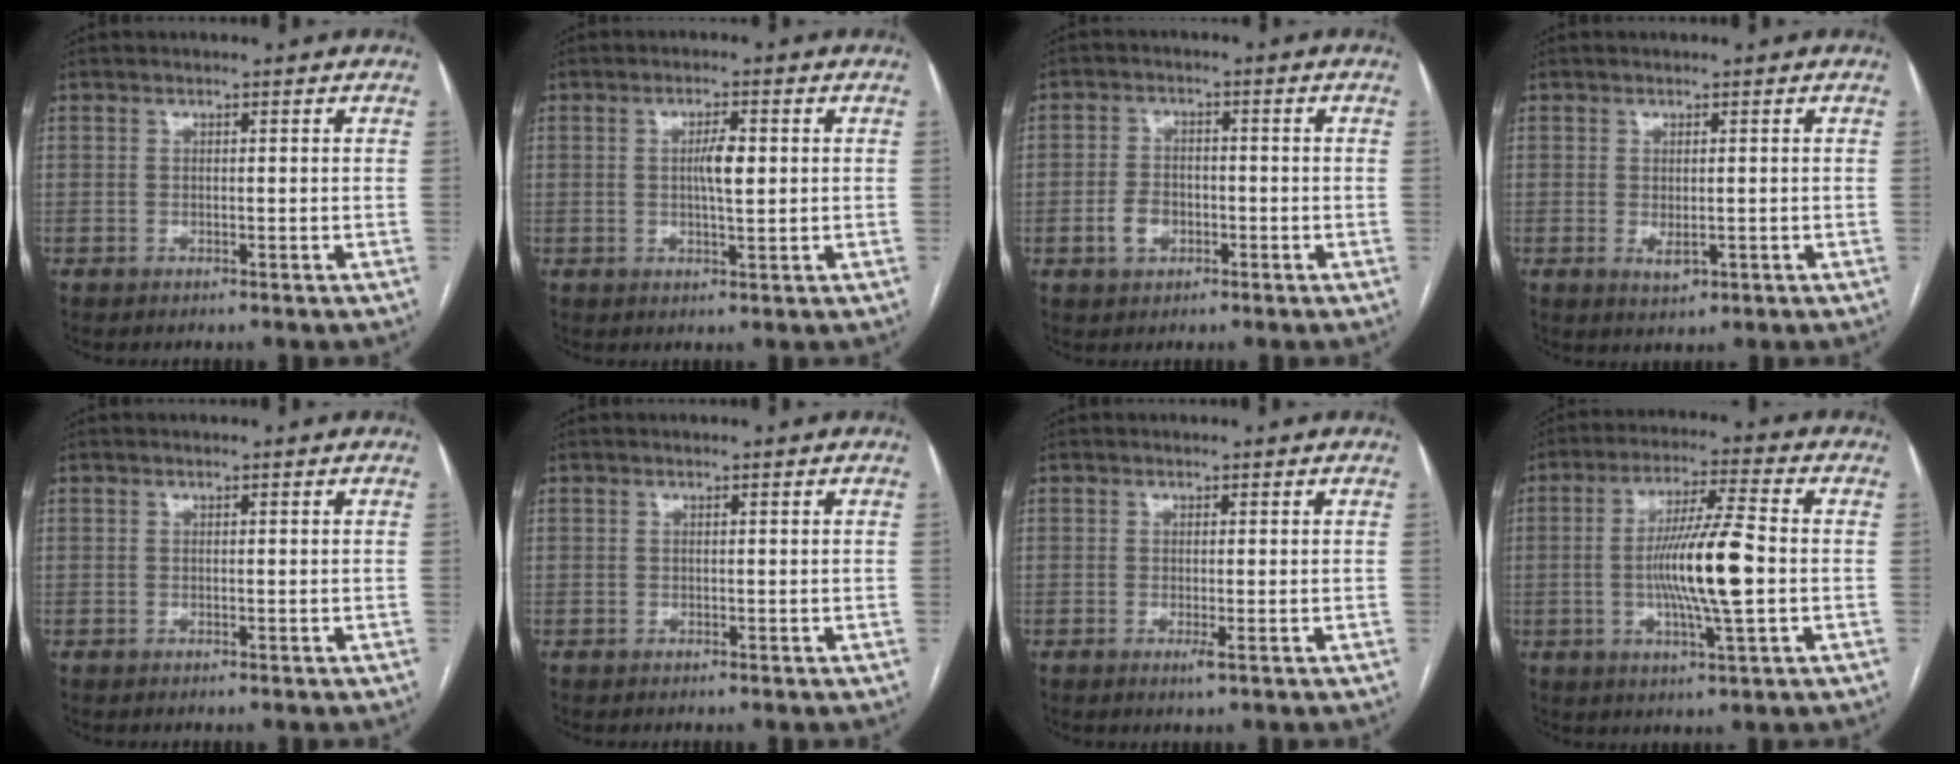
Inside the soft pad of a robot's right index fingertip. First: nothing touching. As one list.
[{"total": 3.7, "force": [0.4, 0.7, 3.6], "torque": [-0.062, 0.003, 0.005]}, {"total": 4.1, "force": [-1.6, 3.0, 2.2], "torque": [-0.045, 0.009, -0.024]}, {"total": 2.3, "force": [-0.5, 1.0, 2.0], "torque": [-0.035, -0.007, -0.001]}, {"total": 0.0}, {"total": 0.0}, {"total": 1.5, "force": [-0.5, 0.0, 1.4], "torque": [-0.021, -0.005, -0.008]}, {"total": 12.2, "force": [-1.2, 0.6, 12.1], "torque": [-0.226, -0.004, -0.025]}]